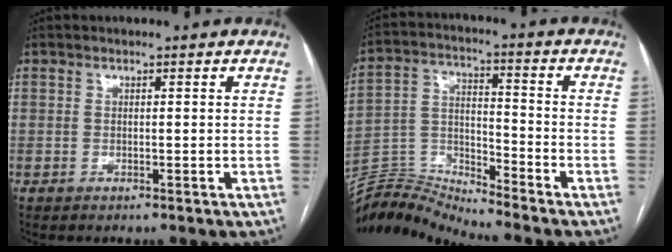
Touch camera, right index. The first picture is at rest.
{"total": 10.5, "force": [-10.4, -1.6, -0.6], "torque": [0.000, 0.047, -0.196]}